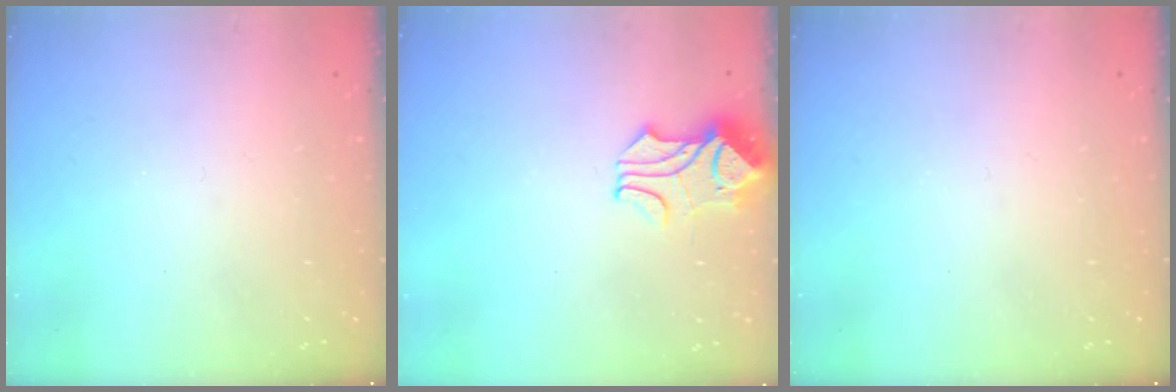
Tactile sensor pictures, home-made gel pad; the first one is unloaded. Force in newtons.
{"total": 1.9, "press": 1.5, "slide": 1.1}
{"total": 0.0}